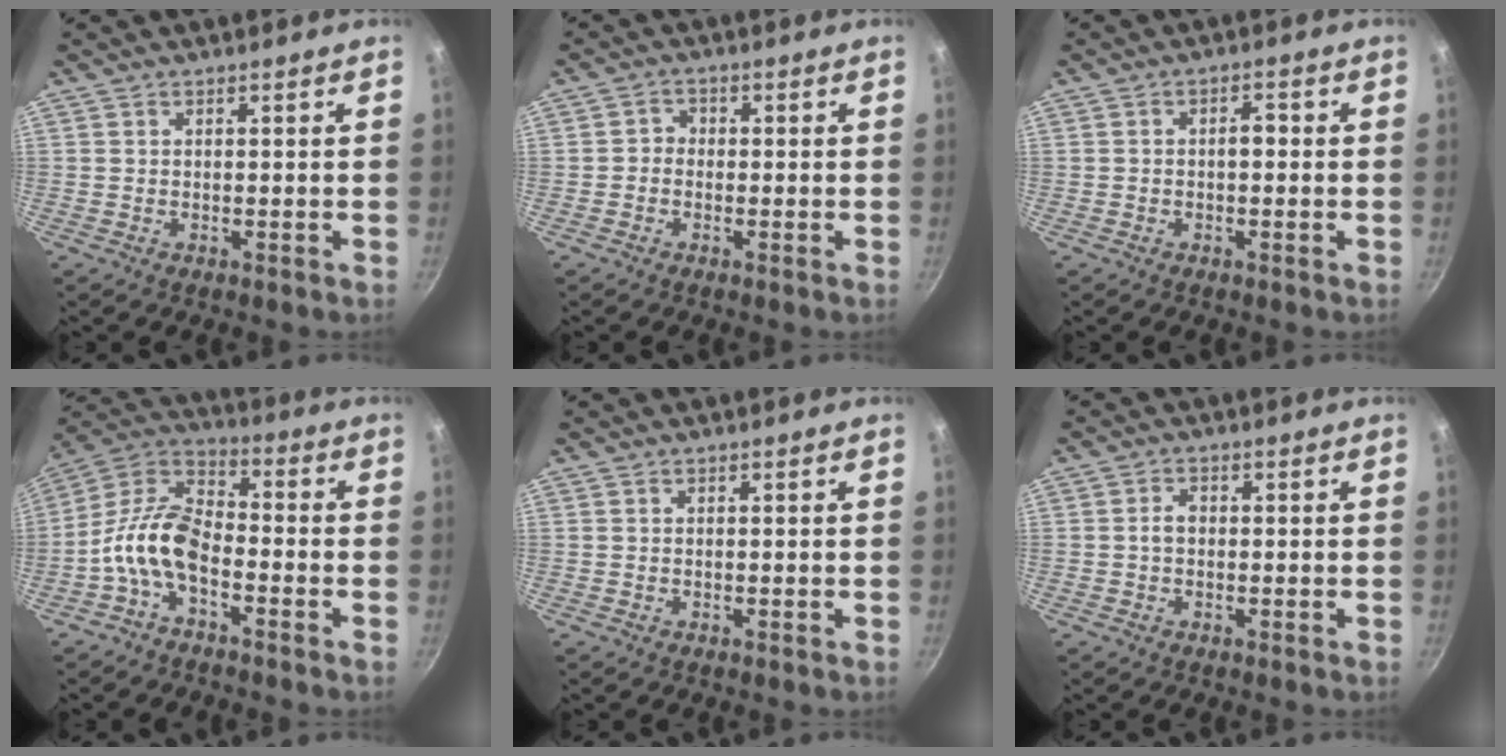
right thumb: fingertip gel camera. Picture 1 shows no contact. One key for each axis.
{"total": 2.1, "fx": -0.7, "fy": 1.8, "fz": 0.7, "tx": 0.000, "ty": 0.012, "tz": -0.021}
{"total": 1.6, "fx": -0.3, "fy": 1.0, "fz": 1.3, "tx": -0.017, "ty": 0.010, "tz": -0.006}
{"total": 11.3, "fx": -4.4, "fy": 6.0, "fz": 8.5, "tx": -0.159, "ty": 0.057, "tz": -0.105}
{"total": 0.0}
{"total": 2.2, "fx": -0.1, "fy": 1.6, "fz": 1.5, "tx": -0.021, "ty": 0.010, "tz": -0.003}